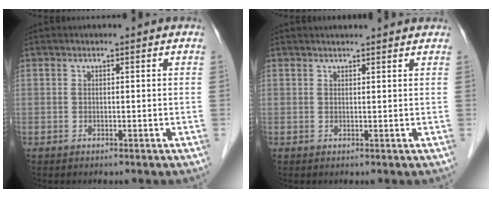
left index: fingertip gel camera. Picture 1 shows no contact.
{"total": 4.2, "force": [4.1, 0.3, 1.0], "torque": [-0.016, 0.019, 0.048]}